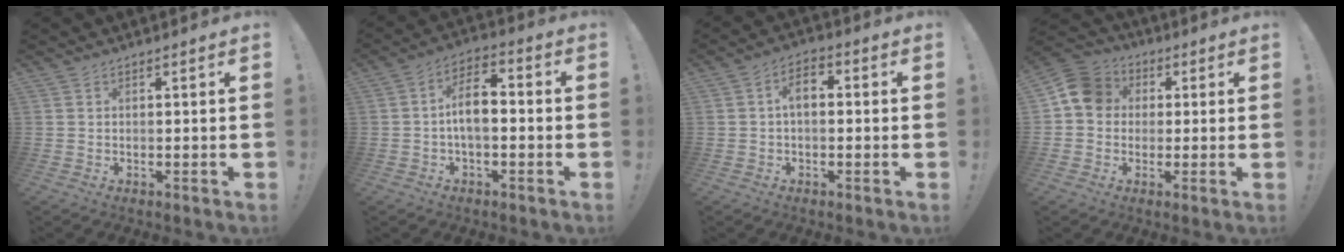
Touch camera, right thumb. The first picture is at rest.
{"total": 9.0, "force": [-1.0, 4.5, 7.7], "torque": [-0.146, 0.012, -0.016]}
{"total": 5.0, "force": [0.1, 2.7, 4.2], "torque": [-0.076, 0.011, 0.001]}
{"total": 10.2, "force": [1.4, 8.9, 4.6], "torque": [-0.066, 0.013, 0.031]}